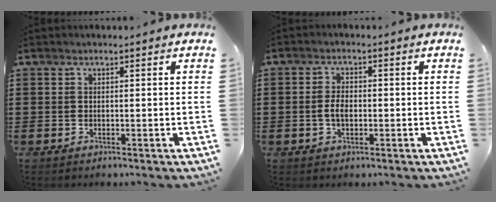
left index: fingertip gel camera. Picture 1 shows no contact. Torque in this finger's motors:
{"motor_torque": [0.34, 0.31, 0.17, 0.02]}